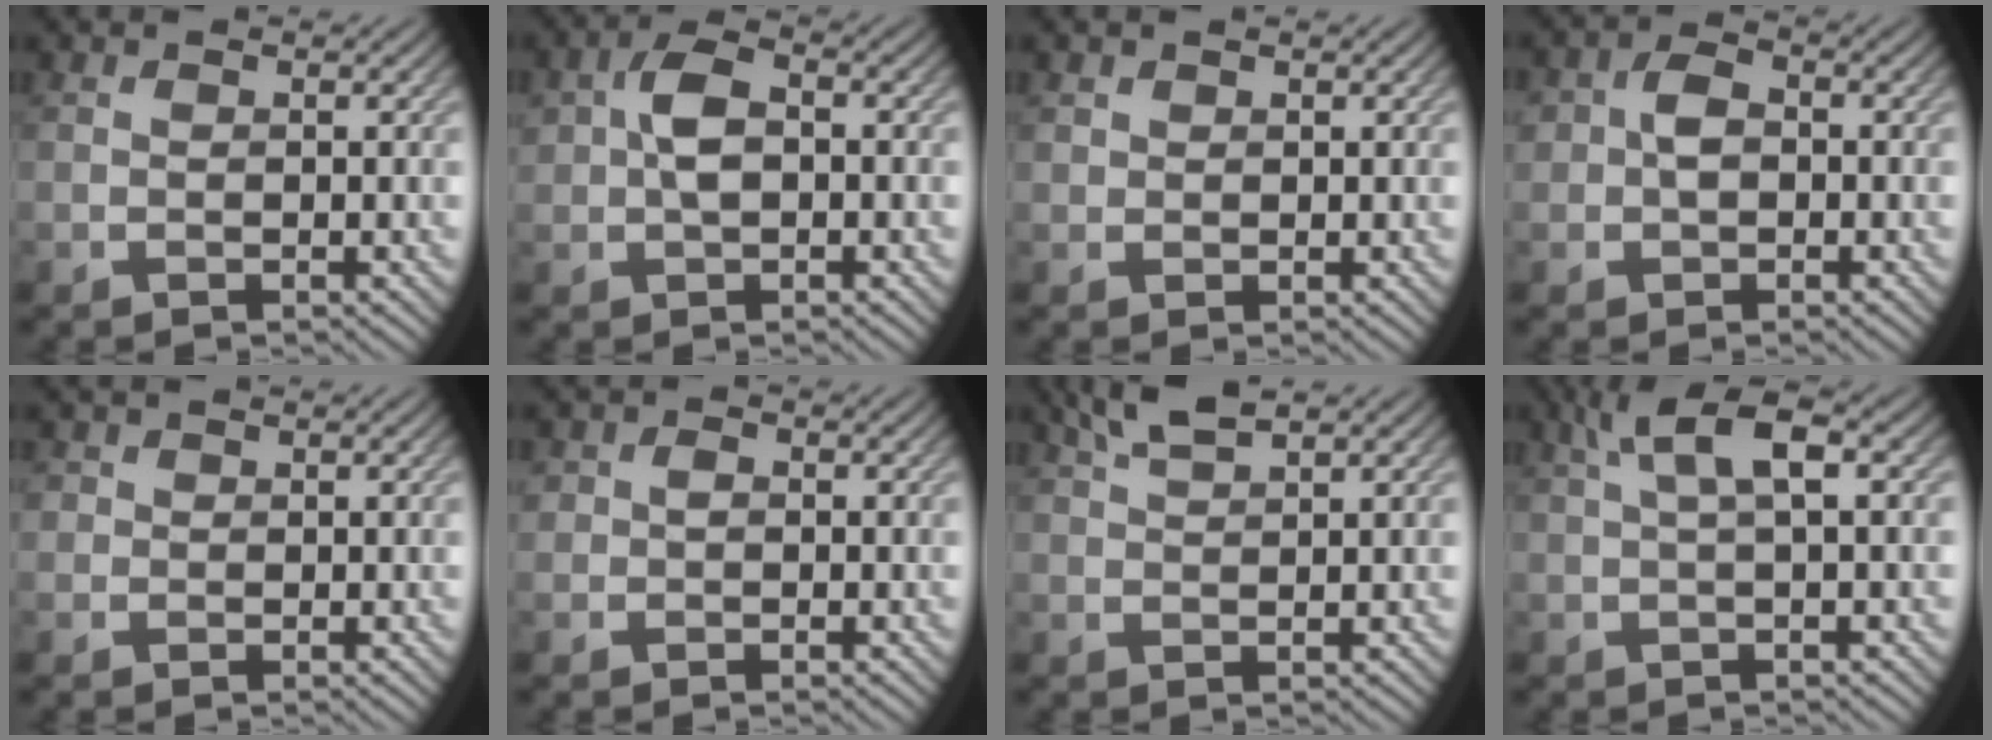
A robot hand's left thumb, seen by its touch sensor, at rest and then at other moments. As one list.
[{"total": 4.6, "force": [0.0, 2.9, 3.6], "torque": [-0.070, 0.008, -0.005]}, {"total": 1.1, "force": [0.7, 0.8, 0.1], "torque": [-0.003, -0.002, 0.014]}, {"total": 3.5, "force": [-0.3, 2.7, 2.2], "torque": [-0.040, 0.004, -0.014]}, {"total": 1.5, "force": [0.4, 1.5, 0.3], "torque": [-0.002, -0.002, 0.002]}, {"total": 2.0, "force": [0.0, 1.8, 0.9], "torque": [-0.015, 0.001, -0.007]}, {"total": 3.3, "force": [2.4, 0.7, 2.2], "torque": [-0.051, 0.010, 0.052]}, {"total": 4.9, "force": [1.5, 1.2, 4.5], "torque": [-0.082, 0.017, 0.026]}]